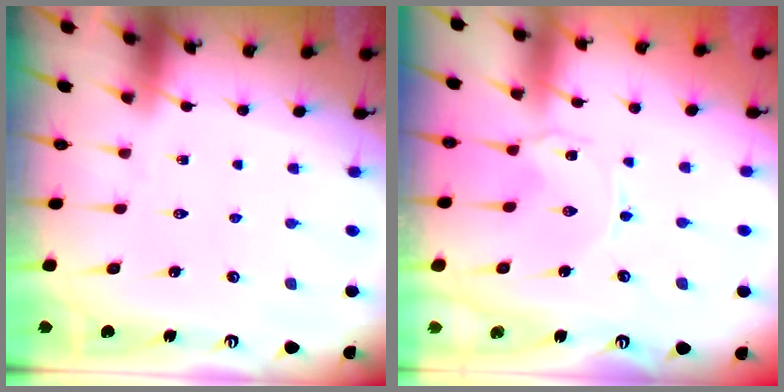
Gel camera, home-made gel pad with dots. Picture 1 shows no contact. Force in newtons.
{"total": 0.0}